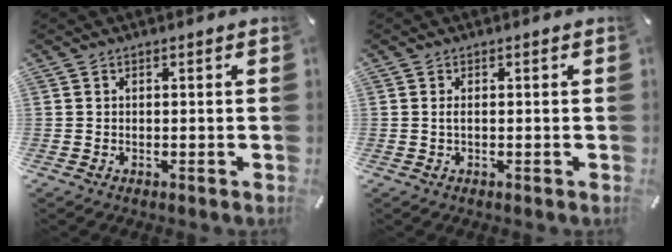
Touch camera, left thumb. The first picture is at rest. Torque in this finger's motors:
{"motor_torque": [0.10, 0.31, 0.01, -0.07, 0.02]}